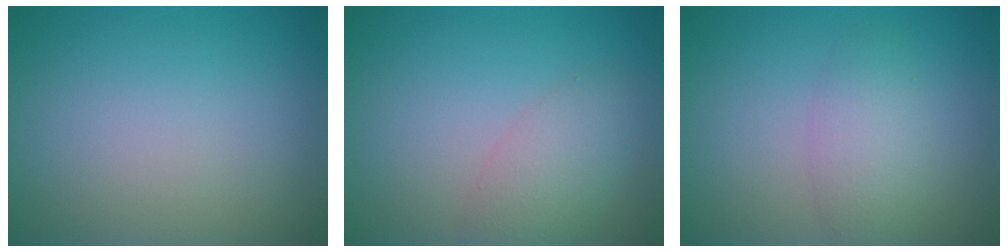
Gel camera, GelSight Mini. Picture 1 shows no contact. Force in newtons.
{"total": 3.0, "press": 3.0, "slide": 0.1}
{"total": 2.7, "press": 2.7, "slide": 0.1}